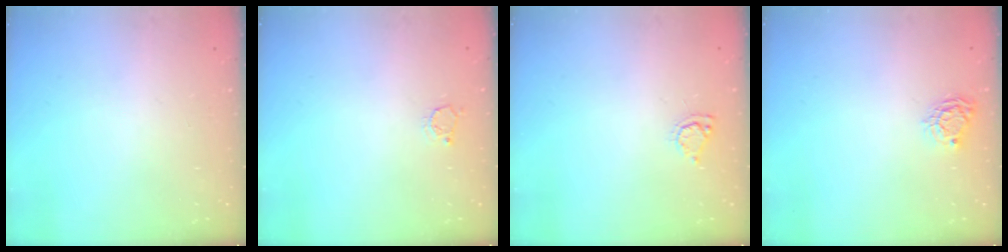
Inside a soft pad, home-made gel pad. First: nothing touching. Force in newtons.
{"total": 2.7, "press": 2.7, "slide": 0.3}
{"total": 5.0, "press": 5.0, "slide": 0.5}
{"total": 5.6, "press": 5.6, "slide": 0.5}